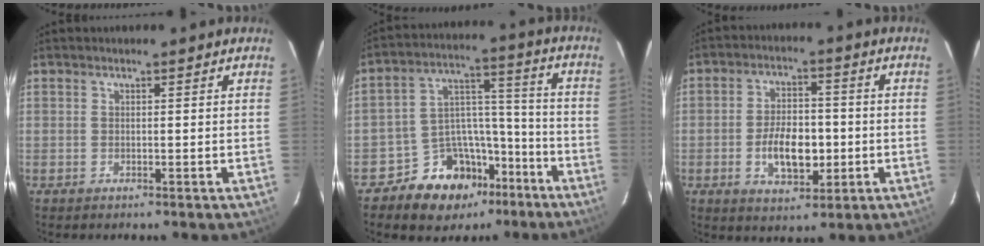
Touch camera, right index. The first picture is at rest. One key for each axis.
{"total": 13.2, "fx": -9.1, "fy": 8.7, "fz": 4.1, "tx": -0.075, "ty": 0.057, "tz": -0.134}
{"total": 9.3, "fx": -2.1, "fy": 5.2, "fz": 7.4, "tx": -0.142, "ty": 0.007, "tz": -0.025}